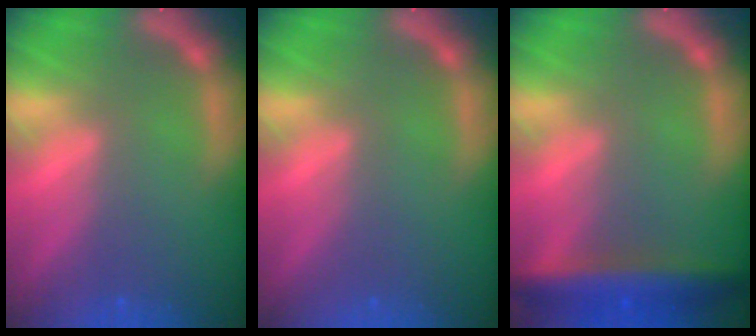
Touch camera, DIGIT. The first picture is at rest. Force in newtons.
{"total": 0.0}
{"total": 6.0}